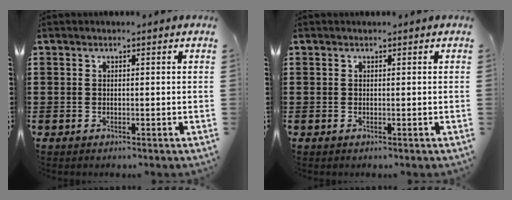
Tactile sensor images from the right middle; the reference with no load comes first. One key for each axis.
{"total": 0.0}